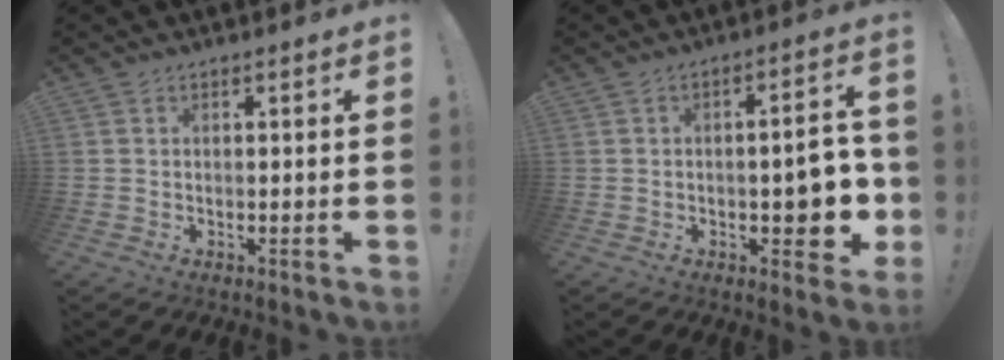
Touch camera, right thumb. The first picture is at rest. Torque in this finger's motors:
{"motor_torque": [0.21, 0.28, 0.35, 0.08, 0.09]}